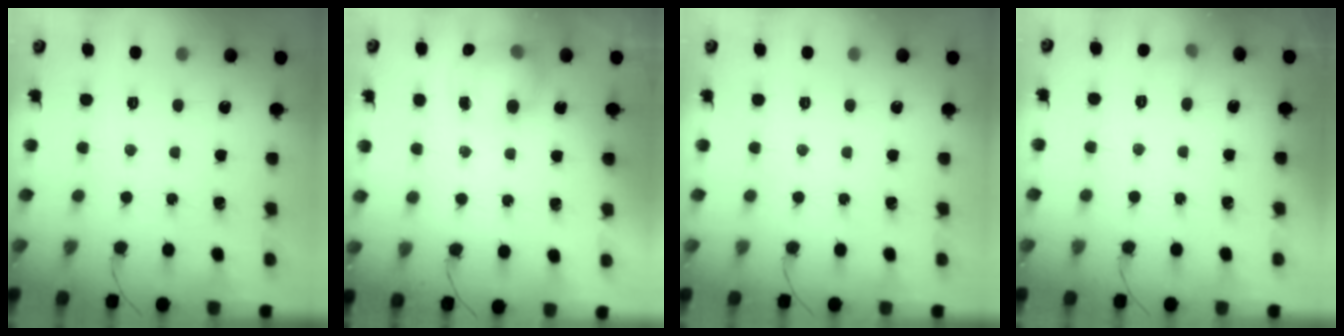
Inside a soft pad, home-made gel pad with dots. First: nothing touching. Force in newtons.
{"total": 8.8, "press": 8.4, "slide": 2.8}
{"total": 0.0}
{"total": 5.9, "press": 5.7, "slide": 1.8}